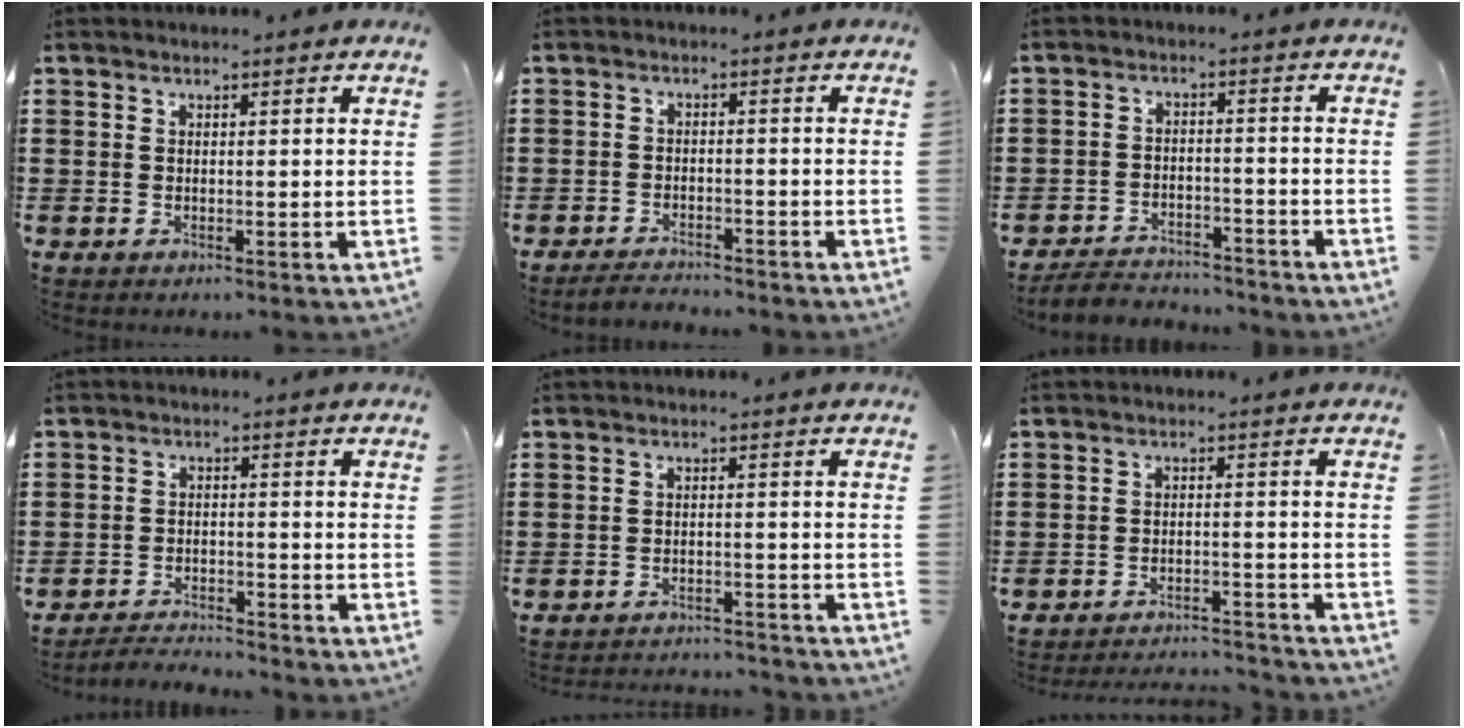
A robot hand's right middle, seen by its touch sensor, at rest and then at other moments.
{"total": 2.6, "force": [-2.6, 0.4, -0.2], "torque": [-0.004, -0.001, -0.055]}
{"total": 4.1, "force": [-4.0, 0.9, -0.1], "torque": [-0.003, 0.007, -0.083]}
{"total": 3.4, "force": [-3.3, 0.3, -0.3], "torque": [-0.004, -0.003, -0.072]}
{"total": 2.5, "force": [-2.5, 0.0, -0.1], "torque": [-0.007, -0.001, -0.053]}
{"total": 3.4, "force": [-3.4, 0.0, -0.1], "torque": [-0.006, -0.001, -0.070]}